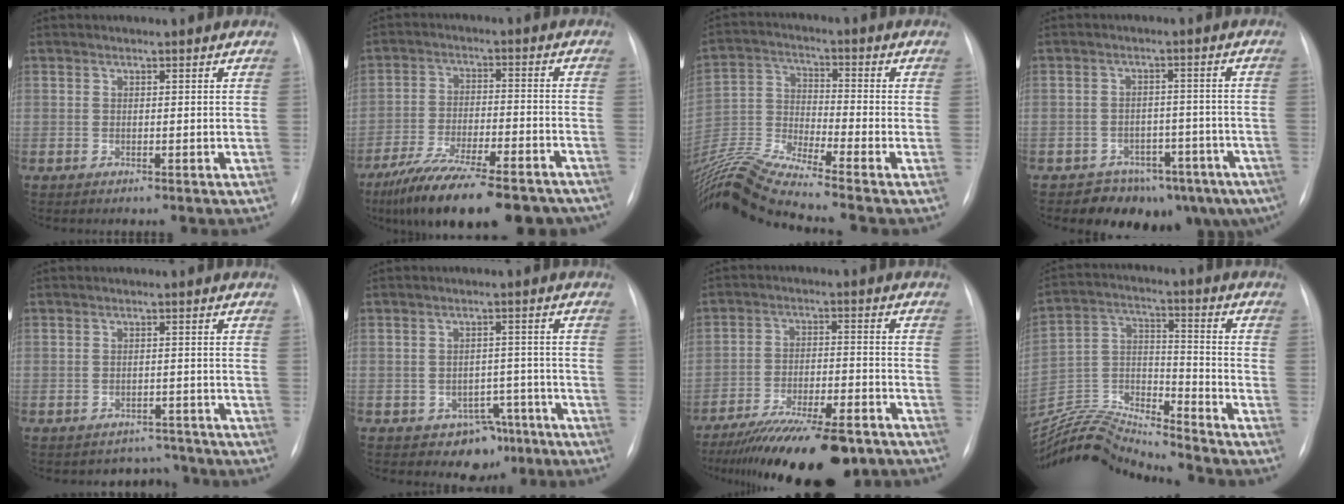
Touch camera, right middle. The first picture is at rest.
{"total": 20.8, "force": [-16.8, 4.7, 11.4], "torque": [-0.152, -0.006, -0.253]}
{"total": 10.6, "force": [-9.3, -2.0, 4.6], "torque": [-0.104, -0.021, -0.180]}
{"total": 11.6, "force": [-8.5, 6.9, 3.9], "torque": [-0.022, 0.034, -0.110]}
{"total": 3.8, "force": [-3.4, 1.4, -1.0], "torque": [0.013, 0.019, -0.044]}
{"total": 5.6, "force": [-3.5, 4.2, 1.5], "torque": [-0.004, 0.019, -0.038]}
{"total": 18.4, "force": [-14.6, 4.1, 10.4], "torque": [-0.147, -0.008, -0.227]}
{"total": 13.8, "force": [-13.6, -1.1, 1.6], "torque": [-0.035, 0.032, -0.260]}